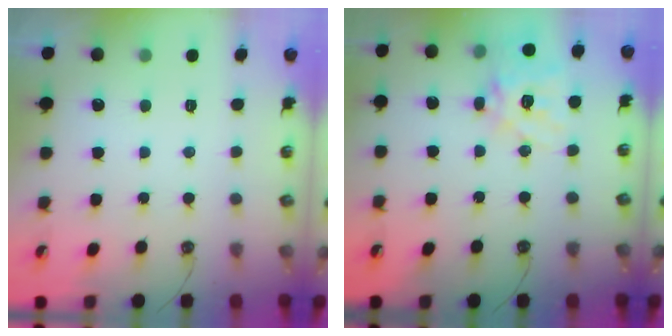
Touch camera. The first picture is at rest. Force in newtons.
{"total": 16.2, "press": 16.0, "slide": 2.4}